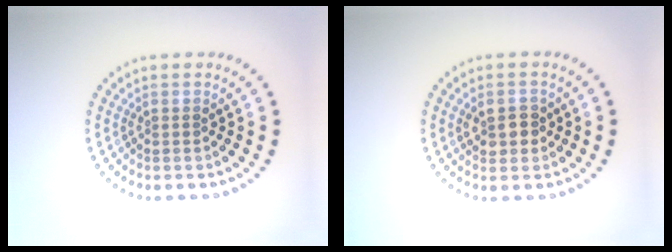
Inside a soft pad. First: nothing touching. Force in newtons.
{"total": 2.4, "press": 2.4, "slide": 0.4}